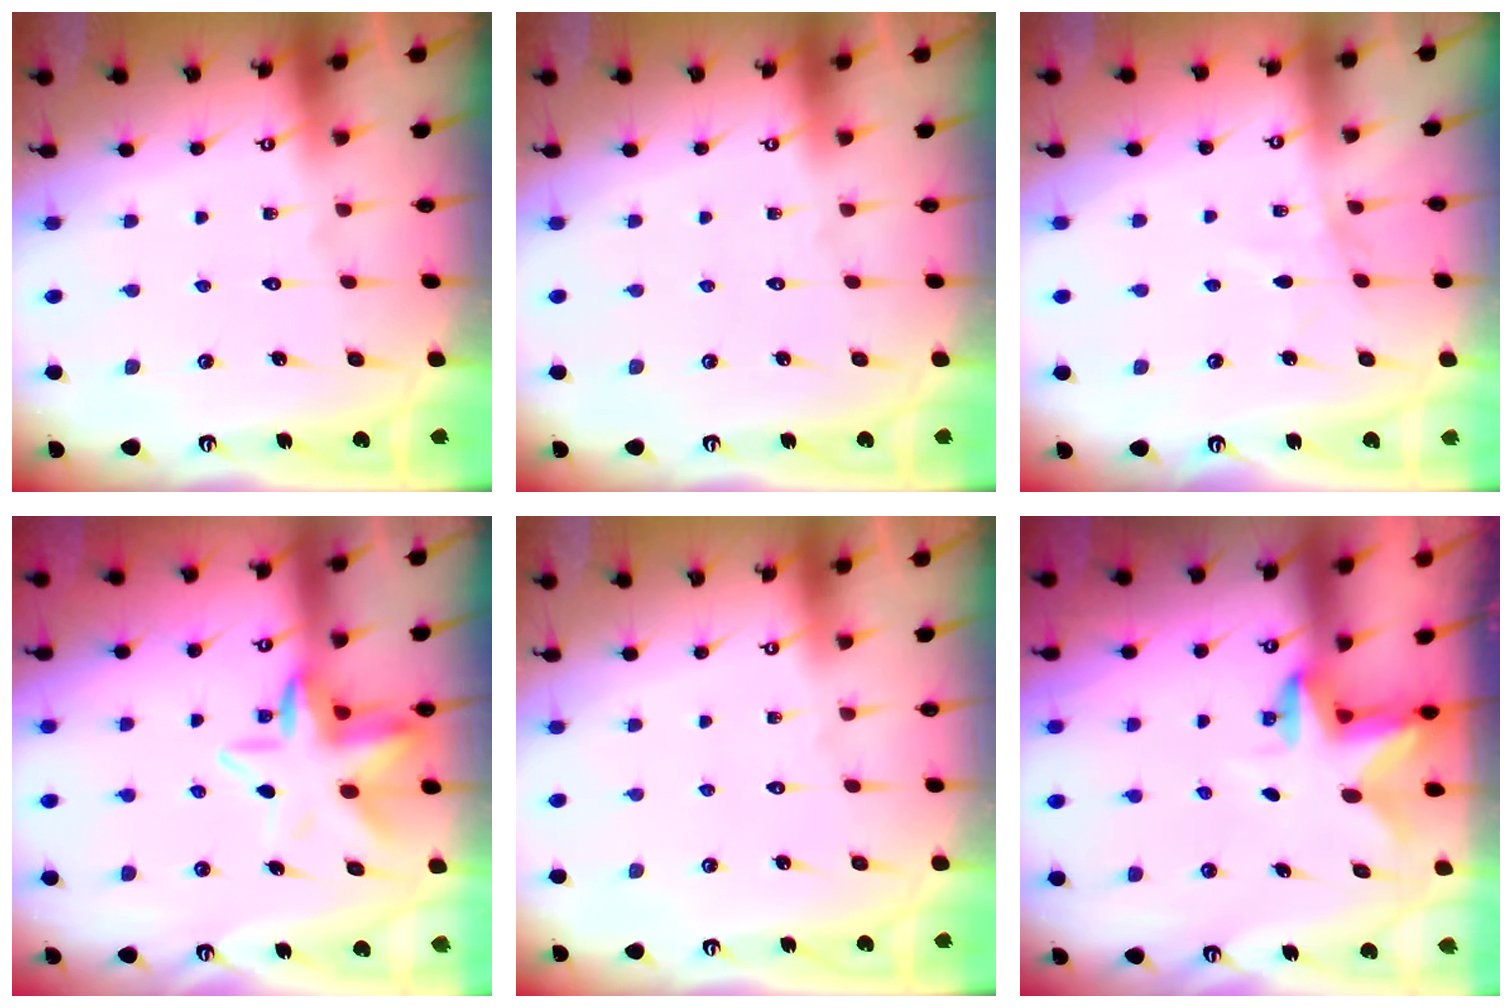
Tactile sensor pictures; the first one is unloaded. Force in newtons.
{"total": 0.0}
{"total": 2.9, "press": 2.8, "slide": 0.4}
{"total": 8.2, "press": 7.8, "slide": 2.4}
{"total": 0.0}
{"total": 2.7, "press": 2.6, "slide": 0.5}